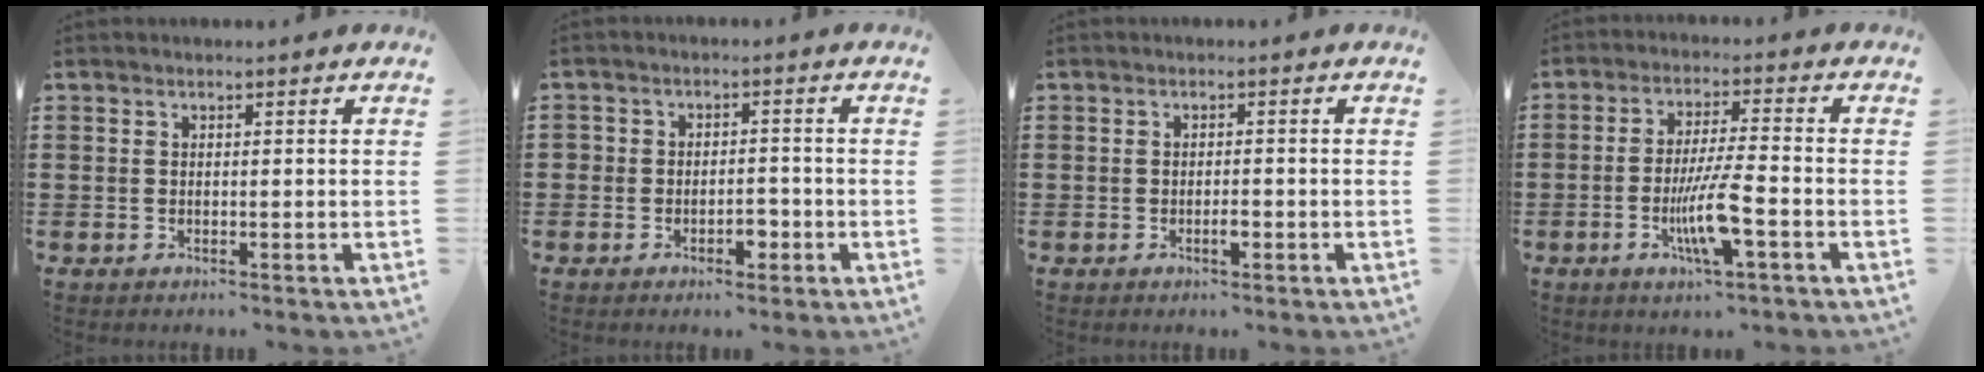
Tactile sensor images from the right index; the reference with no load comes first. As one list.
[{"total": 3.1, "force": [-1.7, 2.0, 1.6], "torque": [-0.034, 0.006, -0.035]}, {"total": 1.8, "force": [-0.8, 0.6, 1.5], "torque": [-0.029, -0.002, -0.013]}, {"total": 8.3, "force": [-3.1, 1.0, 7.6], "torque": [-0.148, -0.014, -0.058]}]